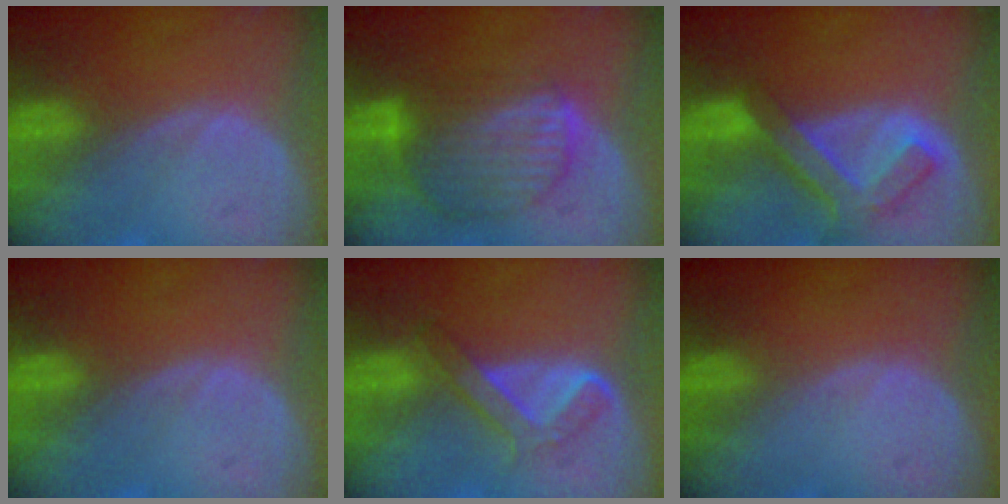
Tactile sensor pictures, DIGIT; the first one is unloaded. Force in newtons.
{"total": 8.7, "press": 7.6, "slide": 4.1}
{"total": 7.5, "press": 6.5, "slide": 3.8}
{"total": 0.0}
{"total": 4.9, "press": 4.8, "slide": 1.0}
{"total": 0.0}